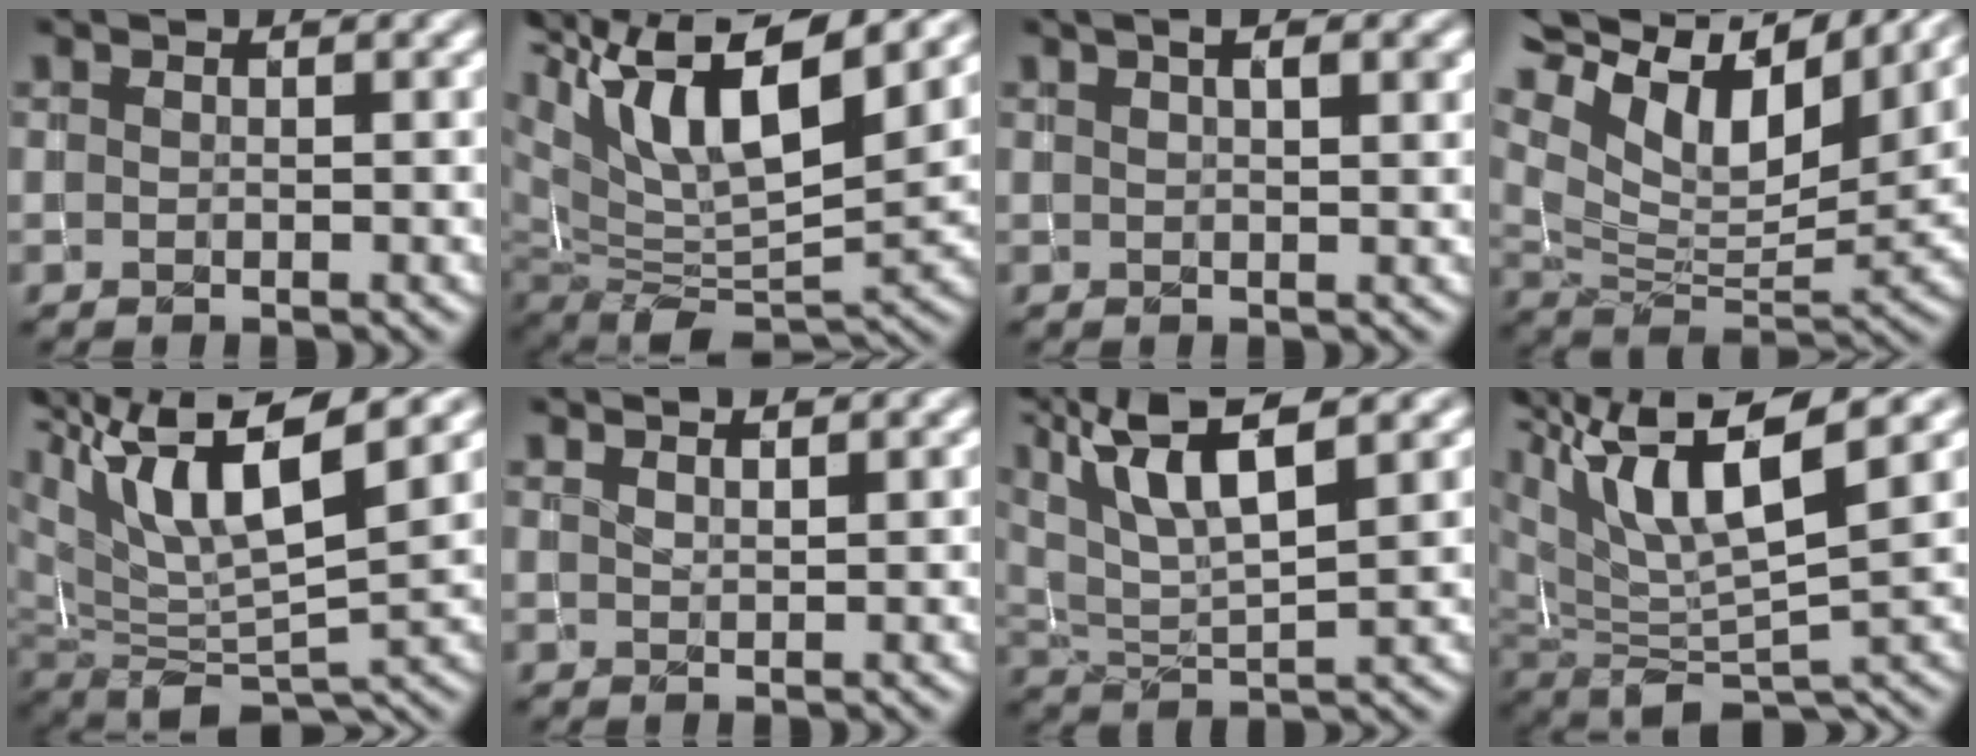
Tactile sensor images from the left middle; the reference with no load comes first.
{"total": 14.1, "force": [6.0, 5.8, 11.4], "torque": [-0.212, 0.028, 0.103]}
{"total": 3.2, "force": [1.5, 1.3, 2.4], "torque": [-0.015, 0.007, 0.009]}
{"total": 12.1, "force": [7.3, 5.2, 8.1], "torque": [-0.162, 0.027, 0.129]}
{"total": 11.5, "force": [5.1, 3.7, 9.7], "torque": [-0.189, 0.016, 0.091]}
{"total": 2.0, "force": [1.7, 0.7, 0.8], "torque": [0.008, 0.004, 0.004]}
{"total": 10.0, "force": [5.6, 3.2, 7.7], "torque": [-0.145, 0.027, 0.085]}
{"total": 10.3, "force": [4.7, 2.9, 8.7], "torque": [-0.170, 0.014, 0.084]}